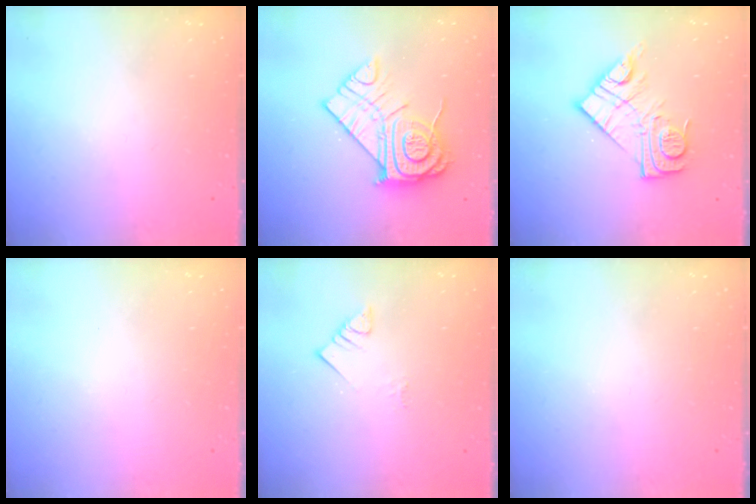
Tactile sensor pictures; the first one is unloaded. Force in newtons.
{"total": 17.3, "press": 17.2, "slide": 1.3}
{"total": 14.6, "press": 14.5, "slide": 0.8}
{"total": 0.0}
{"total": 3.6, "press": 3.6, "slide": 0.6}
{"total": 0.0}